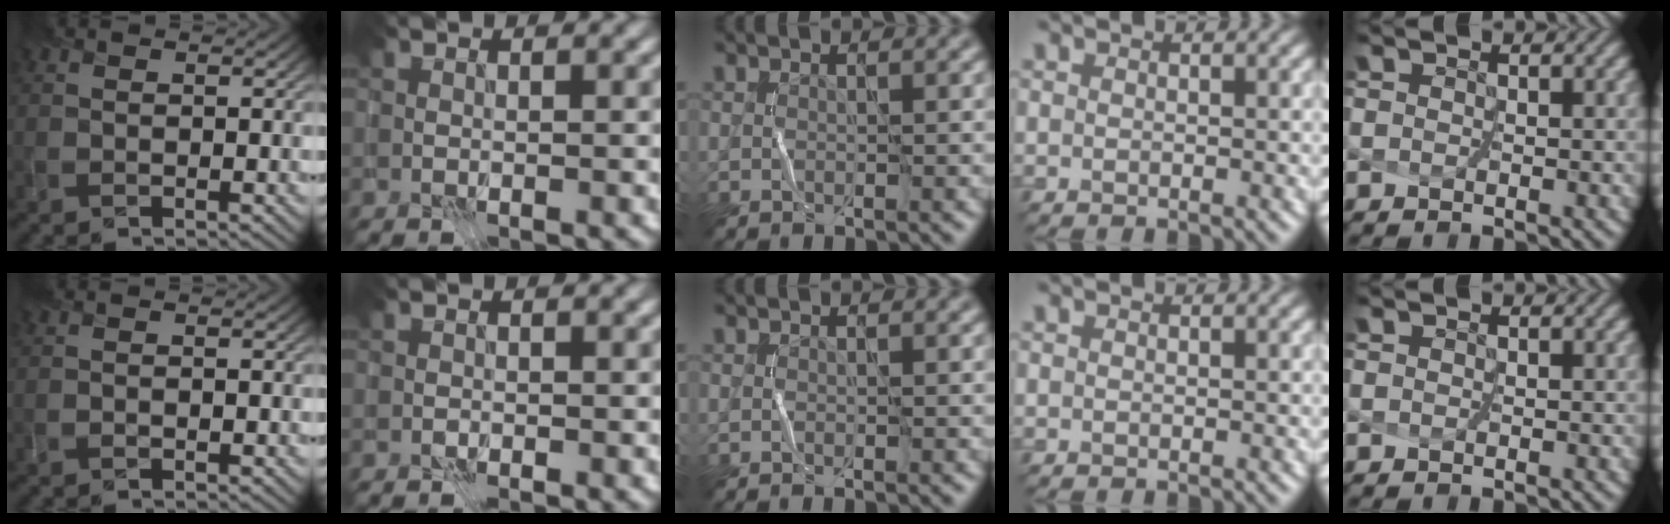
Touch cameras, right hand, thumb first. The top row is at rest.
{}